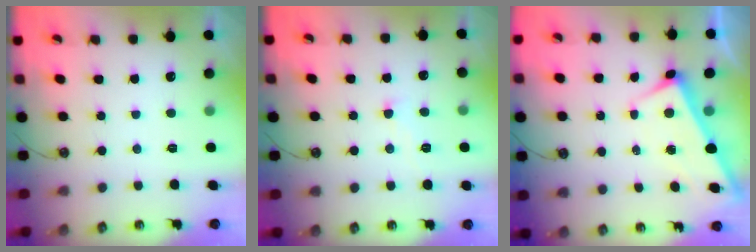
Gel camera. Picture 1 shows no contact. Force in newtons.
{"total": 1.3, "press": 1.1, "slide": 0.6}
{"total": 4.6, "press": 4.6, "slide": 0.1}